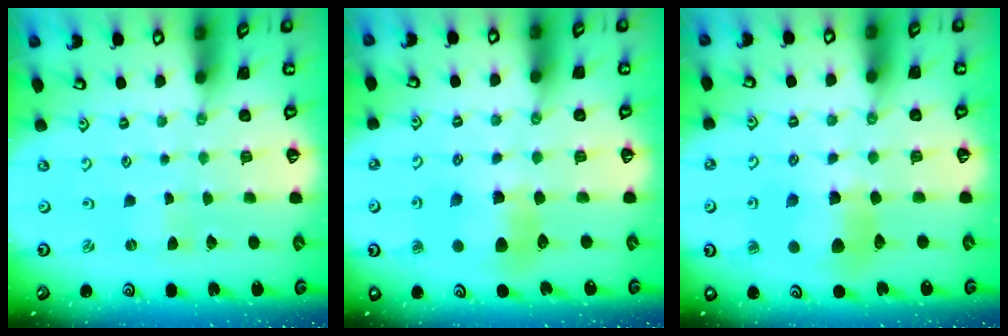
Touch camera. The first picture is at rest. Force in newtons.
{"total": 8.3, "press": 8.2, "slide": 1.2}
{"total": 11.2, "press": 11.1, "slide": 0.7}